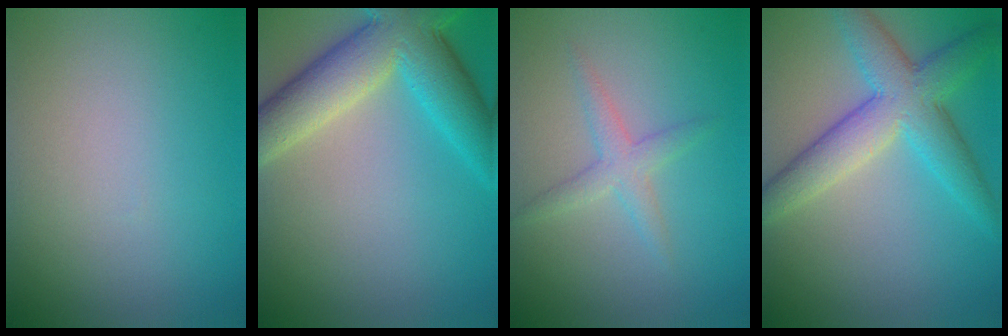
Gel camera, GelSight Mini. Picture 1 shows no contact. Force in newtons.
{"total": 8.6, "press": 8.6, "slide": 0.4}
{"total": 2.1, "press": 2.1, "slide": 0.0}
{"total": 5.3, "press": 5.3, "slide": 0.2}